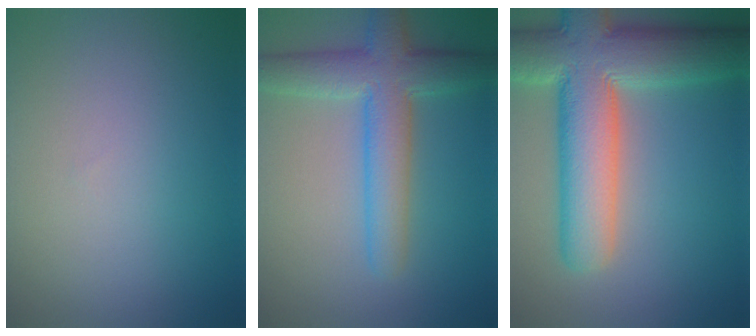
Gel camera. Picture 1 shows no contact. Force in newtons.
{"total": 5.9, "press": 5.9, "slide": 0.3}
{"total": 11.8, "press": 11.8, "slide": 0.9}